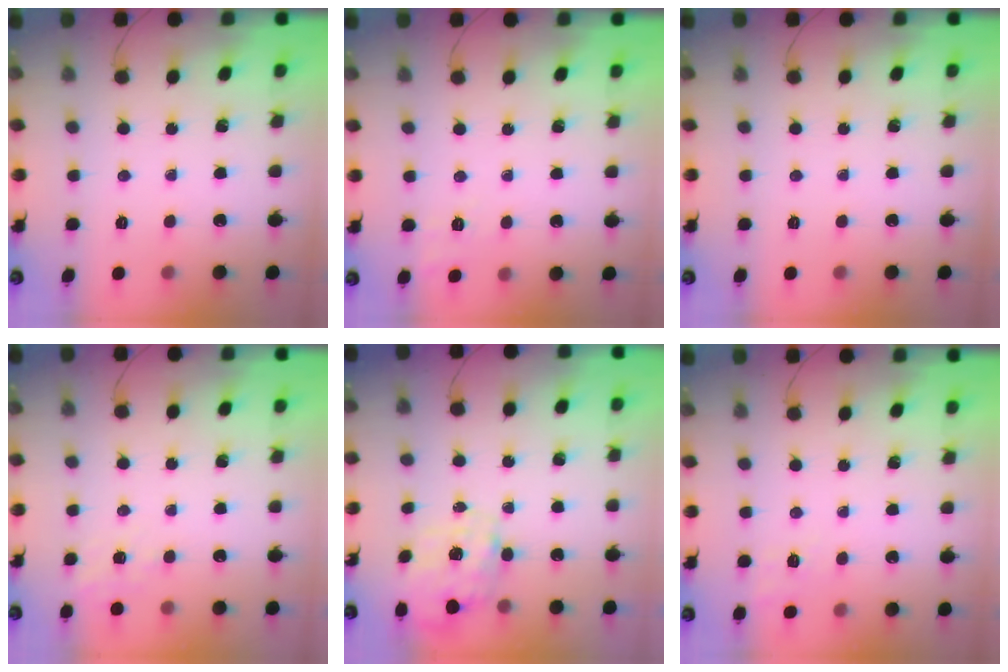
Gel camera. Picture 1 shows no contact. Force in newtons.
{"total": 2.6, "press": 1.9, "slide": 1.8}
{"total": 0.0}
{"total": 5.2, "press": 4.9, "slide": 1.9}
{"total": 2.8, "press": 2.6, "slide": 0.9}
{"total": 7.7, "press": 7.5, "slide": 1.9}